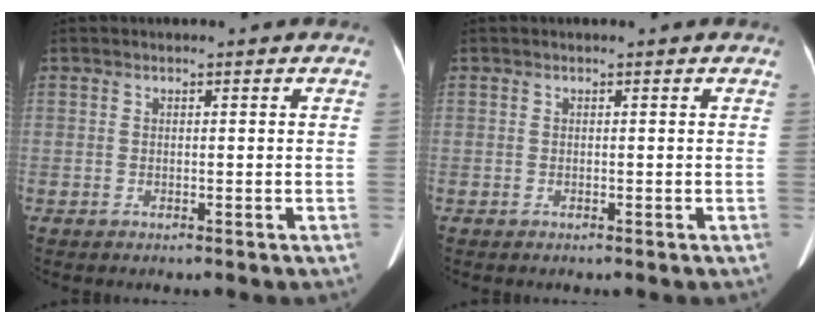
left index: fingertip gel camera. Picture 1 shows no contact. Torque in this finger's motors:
{"motor_torque": [0.05, -0.03, 0.02, 0.01]}